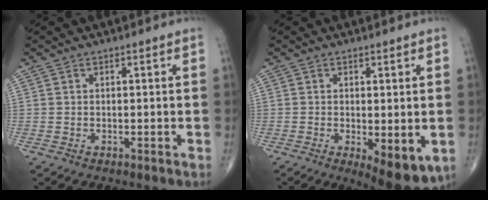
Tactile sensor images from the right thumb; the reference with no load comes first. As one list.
[{"total": 8.4, "force": [-2.3, 3.1, 7.5], "torque": [-0.098, -0.021, -0.027]}]